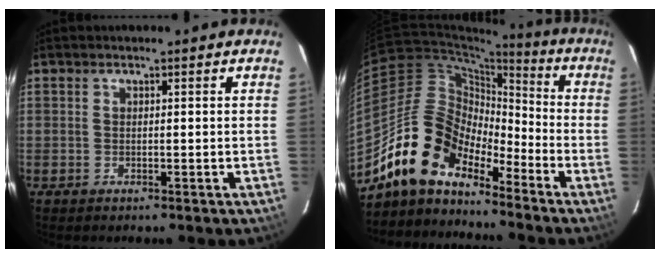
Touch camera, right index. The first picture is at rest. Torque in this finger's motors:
{"motor_torque": [0.79, -0.48, 1.01, 0.15]}